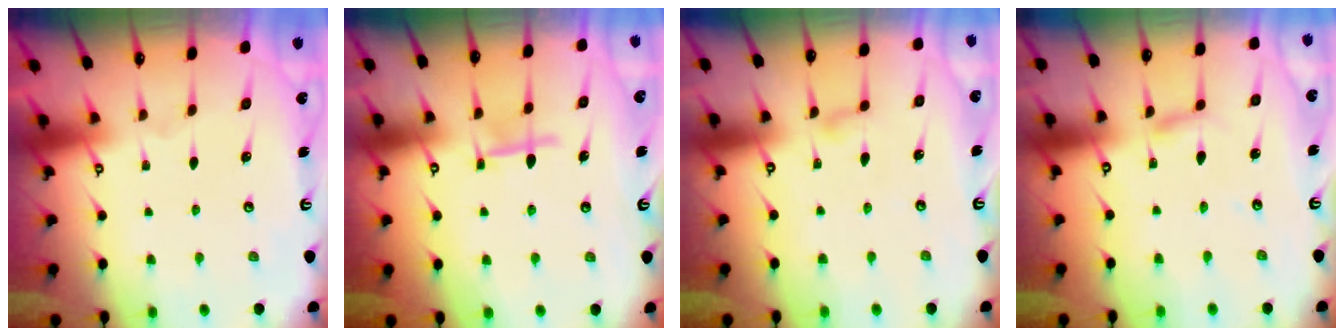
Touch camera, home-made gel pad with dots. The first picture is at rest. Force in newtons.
{"total": 6.9, "press": 6.9, "slide": 0.5}
{"total": 5.6, "press": 5.6, "slide": 0.6}
{"total": 2.4, "press": 2.4, "slide": 0.2}